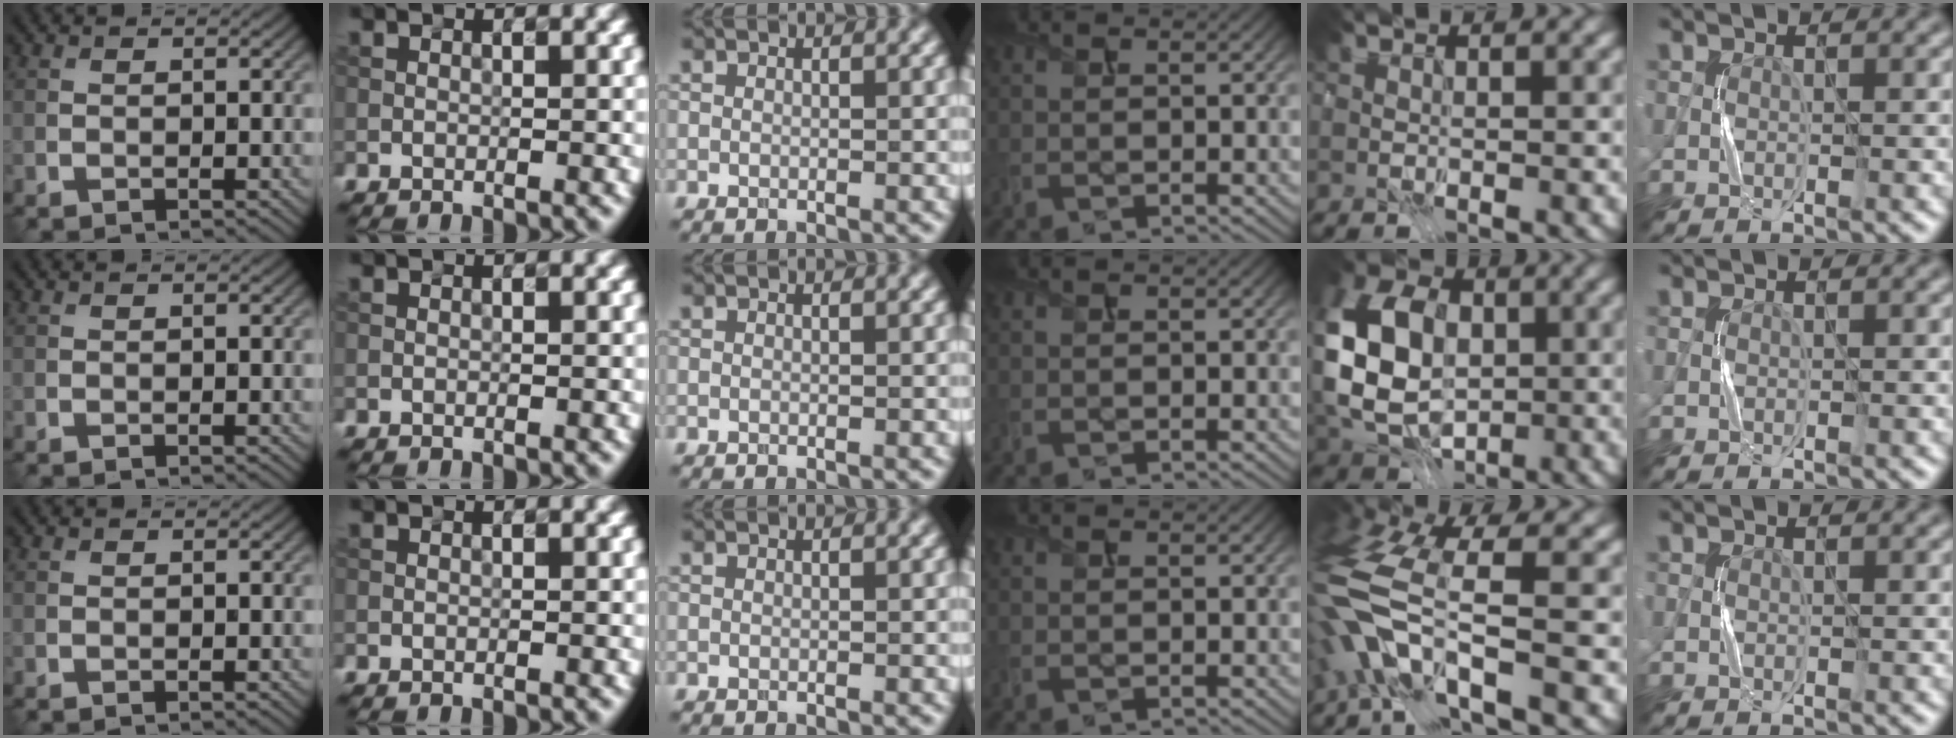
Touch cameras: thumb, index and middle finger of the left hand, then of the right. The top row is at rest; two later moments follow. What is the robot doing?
{"motion": "press", "object": "sticky note"}